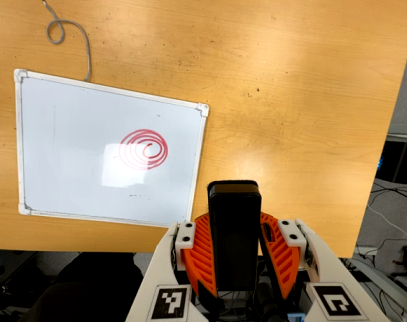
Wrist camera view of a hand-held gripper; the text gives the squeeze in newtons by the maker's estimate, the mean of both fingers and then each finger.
{"total": 8.0, "left": 6.3, "right": 9.8}